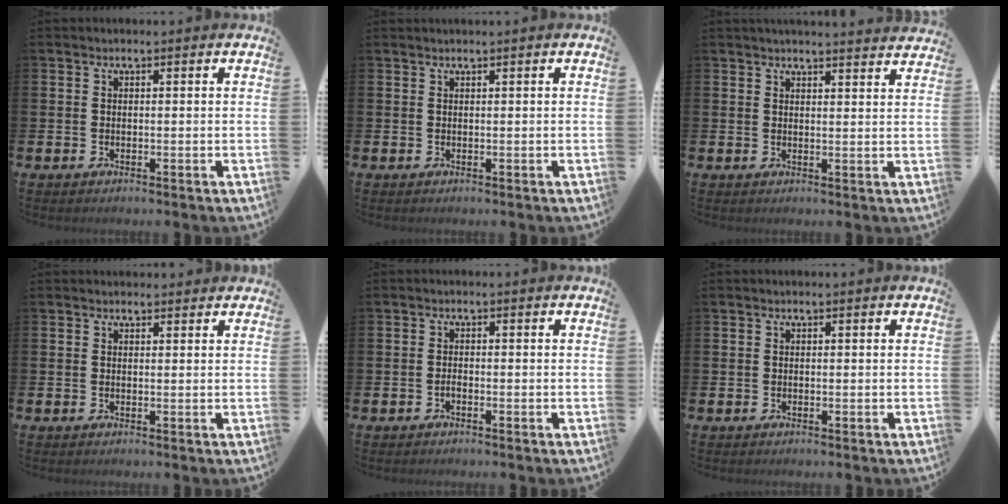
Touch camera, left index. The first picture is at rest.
{"total": 0.0}
{"total": 3.0, "force": [3.0, -0.2, -0.1], "torque": [0.009, -0.022, 0.052]}
{"total": 1.2, "force": [1.1, 0.5, 0.0], "torque": [0.019, -0.003, 0.017]}
{"total": 0.7, "force": [-0.5, 0.2, 0.4], "torque": [-0.011, -0.004, -0.008]}
{"total": 0.0}